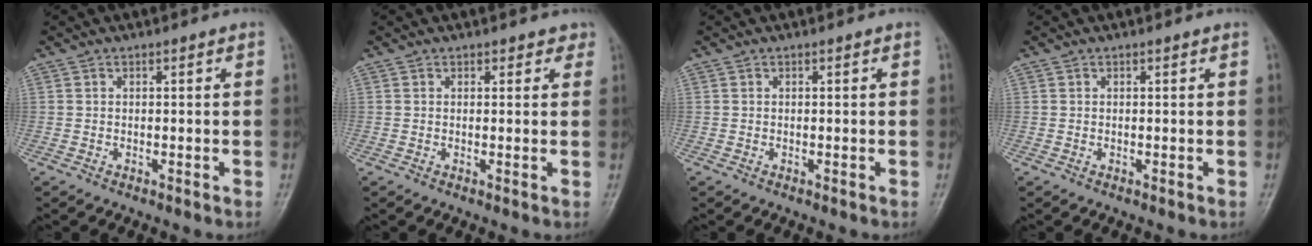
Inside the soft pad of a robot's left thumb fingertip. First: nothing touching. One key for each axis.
{"total": 1.6, "fx": 1.1, "fy": 1.1, "fz": 0.3, "tx": 0.018, "ty": -0.004, "tz": 0.007}
{"total": 0.0}
{"total": 0.0}